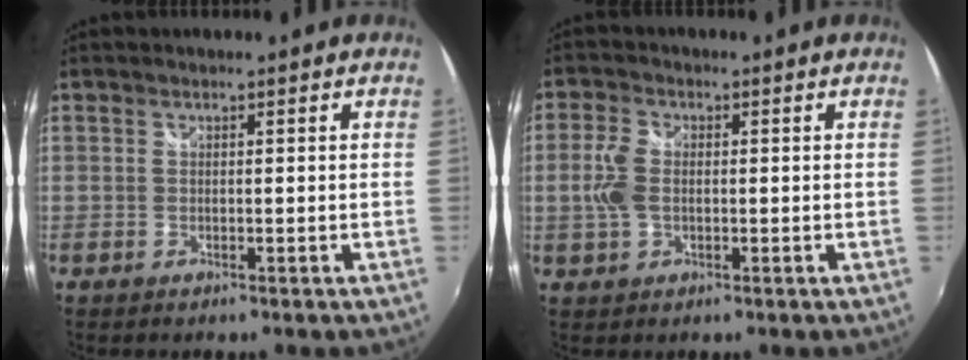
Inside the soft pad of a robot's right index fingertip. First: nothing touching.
{"total": 5.0, "force": [-0.3, 3.2, 3.9], "torque": [-0.088, 0.004, -0.005]}